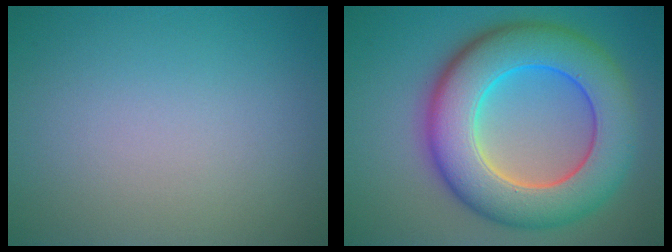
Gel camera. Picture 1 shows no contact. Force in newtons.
{"total": 11.4, "press": 11.4, "slide": 0.7}